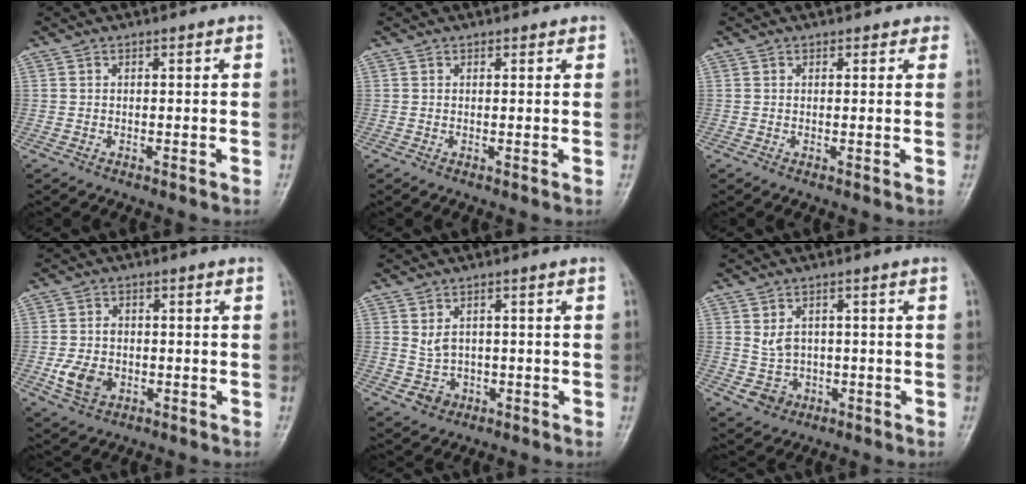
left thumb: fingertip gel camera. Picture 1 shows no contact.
{"total": 0.7, "force": [0.6, 0.4, 0.1], "torque": [0.000, -0.004, 0.005]}
{"total": 1.6, "force": [1.2, 1.0, 0.1], "torque": [0.020, -0.005, 0.004]}
{"total": 6.5, "force": [-1.7, 4.9, 3.9], "torque": [-0.064, 0.004, -0.027]}
{"total": 3.6, "force": [0.0, 3.1, 1.9], "torque": [-0.018, 0.001, 0.009]}
{"total": 4.5, "force": [-0.1, 4.0, 2.2], "torque": [-0.018, 0.003, 0.008]}